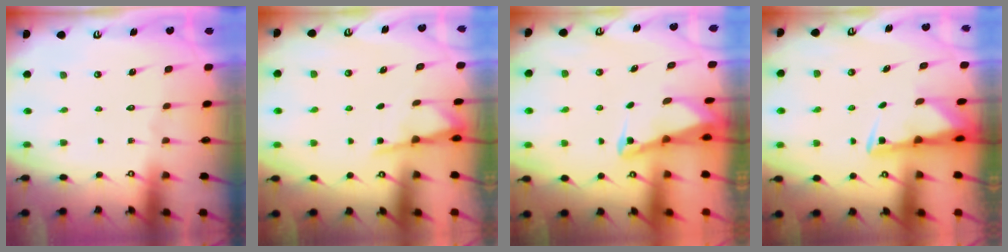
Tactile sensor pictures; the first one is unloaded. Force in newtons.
{"total": 2.2, "press": 2.2, "slide": 0.3}
{"total": 2.6, "press": 2.5, "slide": 0.6}
{"total": 2.8, "press": 2.8, "slide": 0.6}